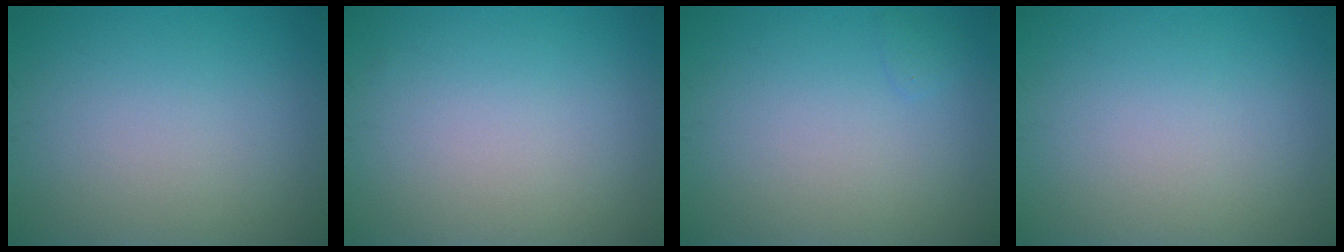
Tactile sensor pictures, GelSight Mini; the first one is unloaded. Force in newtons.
{"total": 0.0}
{"total": 0.6, "press": 0.6, "slide": 0.0}
{"total": 0.0}